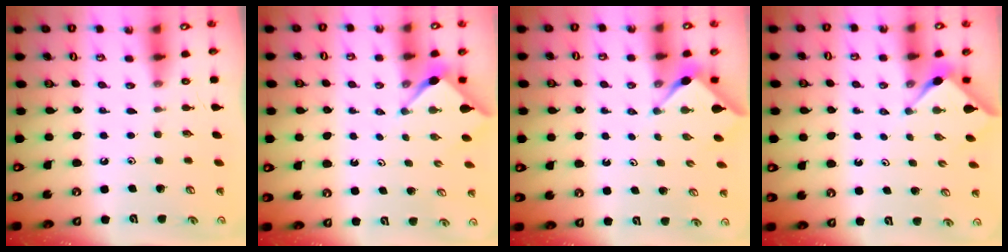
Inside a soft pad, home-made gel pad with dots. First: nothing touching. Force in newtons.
{"total": 2.7, "press": 2.7, "slide": 0.4}
{"total": 2.9, "press": 2.9, "slide": 0.3}
{"total": 3.0, "press": 3.0, "slide": 0.2}